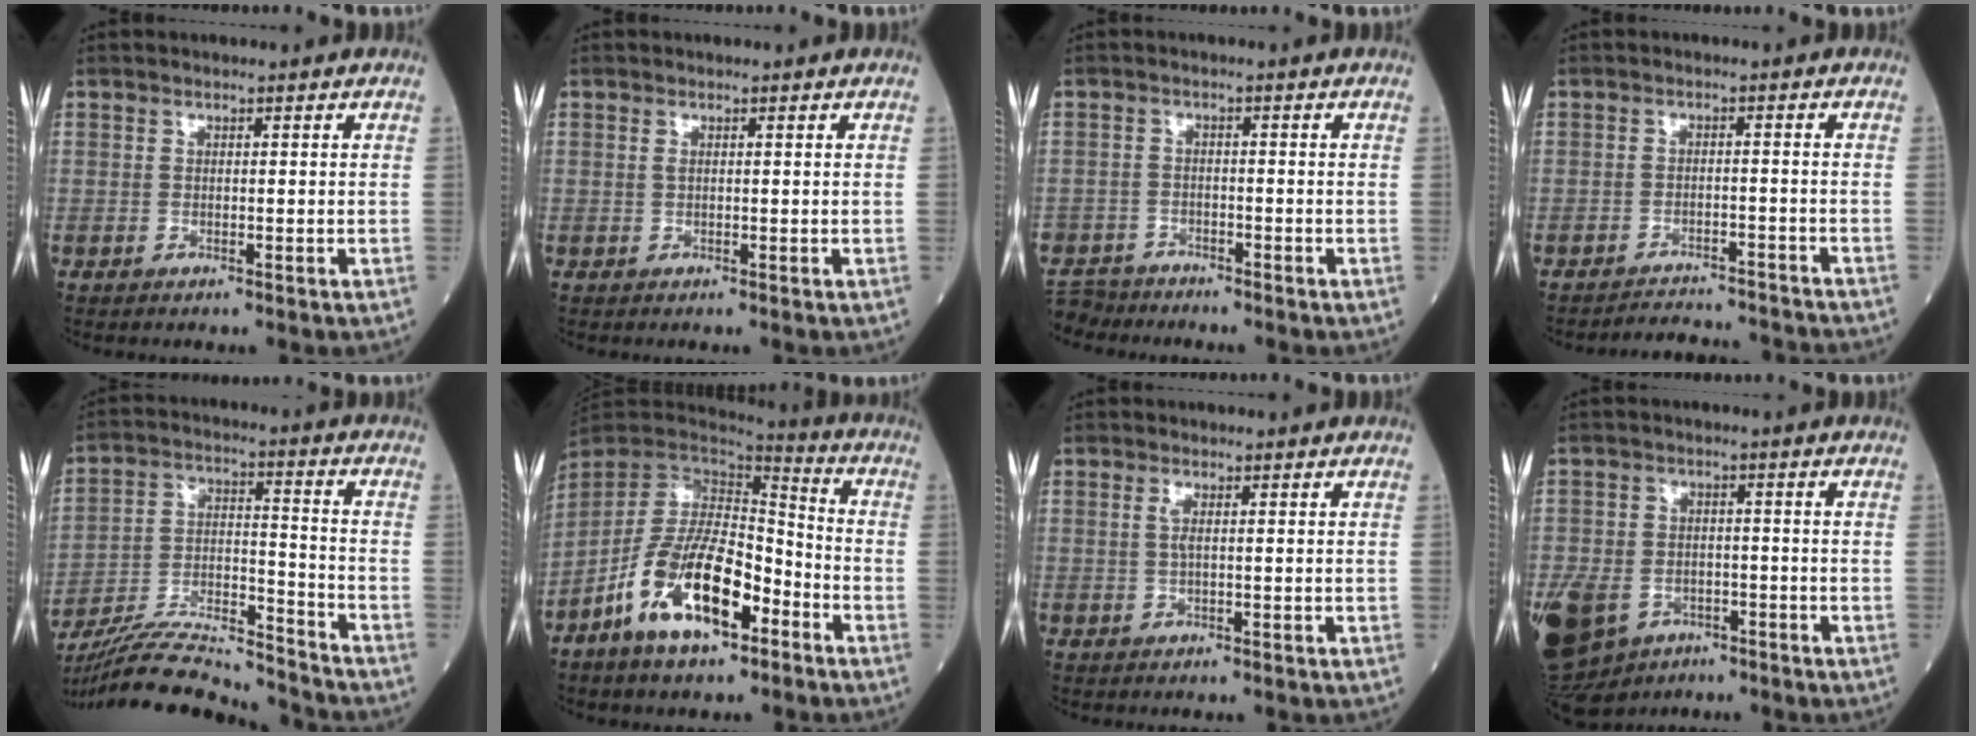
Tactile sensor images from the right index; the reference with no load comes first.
{"total": 0.6, "force": [0.3, 0.1, 0.5], "torque": [-0.017, 0.005, 0.007]}
{"total": 4.9, "force": [-4.6, 1.7, -0.6], "torque": [0.017, -0.006, -0.089]}
{"total": 8.1, "force": [-8.1, 0.5, 0.7], "torque": [-0.004, 0.007, -0.103]}
{"total": 18.1, "force": [-17.2, 0.5, 5.5], "torque": [-0.121, -0.001, -0.294]}
{"total": 14.5, "force": [-6.5, 5.4, 11.7], "torque": [-0.227, 0.003, -0.121]}
{"total": 1.2, "force": [0.3, 0.0, 1.2], "torque": [-0.032, 0.001, 0.004]}
{"total": 23.1, "force": [-10.3, 17.6, 10.8], "torque": [-0.368, -0.022, -0.159]}